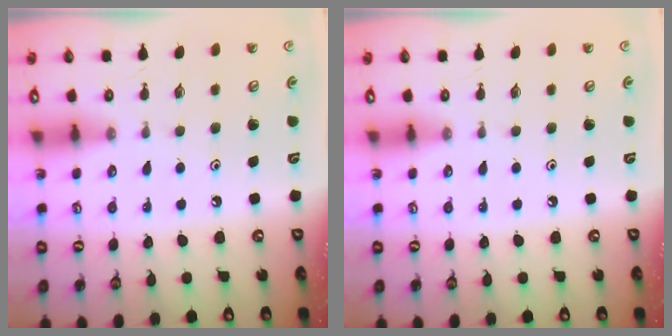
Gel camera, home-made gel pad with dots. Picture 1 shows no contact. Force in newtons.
{"total": 0.0}